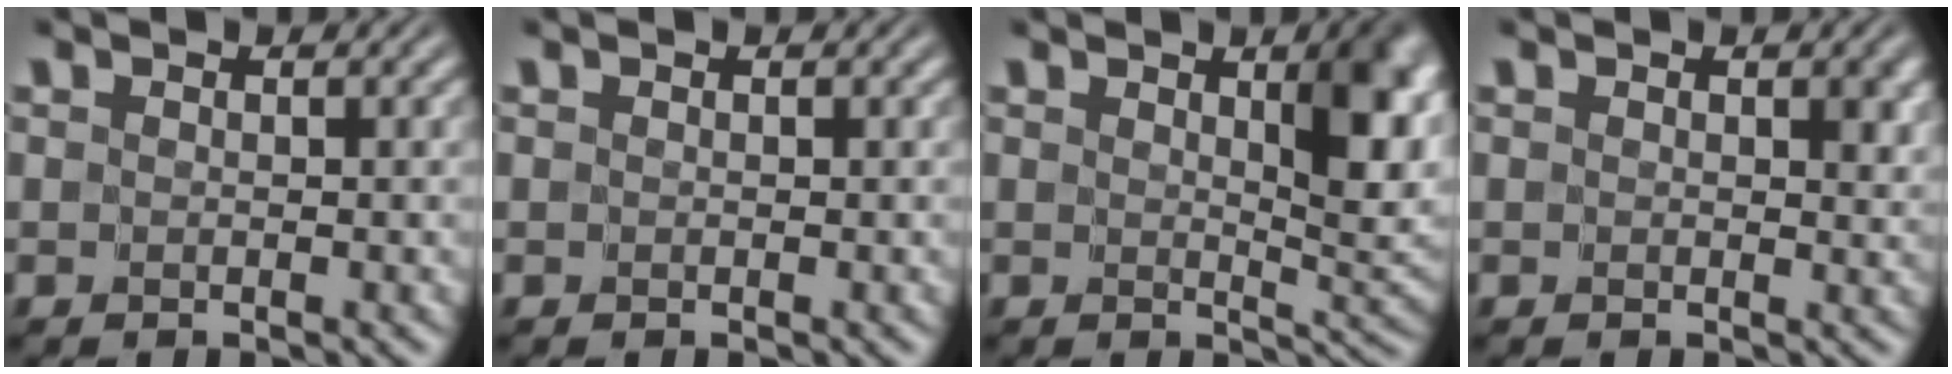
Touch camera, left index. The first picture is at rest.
{"total": 0.0}
{"total": 5.8, "force": [2.0, 1.8, 5.1], "torque": [-0.061, -0.007, 0.038]}
{"total": 2.0, "force": [0.5, 1.1, 1.6], "torque": [-0.015, -0.003, 0.008]}